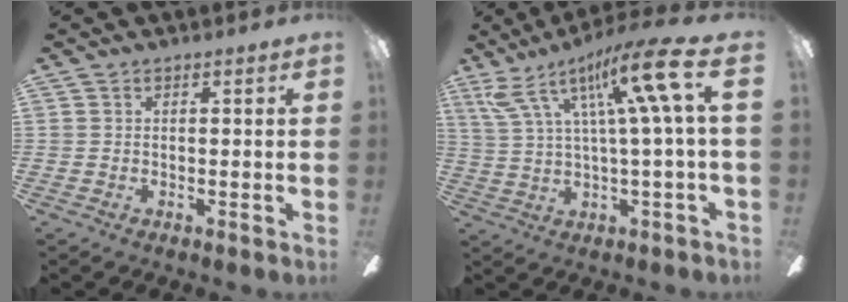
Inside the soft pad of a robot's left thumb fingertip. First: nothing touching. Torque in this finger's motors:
{"motor_torque": [-0.06, 0.55, 1.13, -0.53, 0.17]}